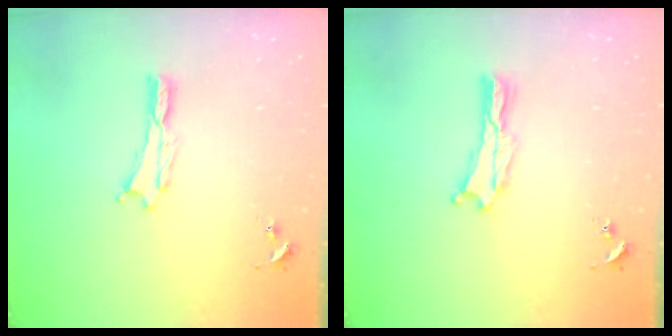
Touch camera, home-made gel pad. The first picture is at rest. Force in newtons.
{"total": 0.0}